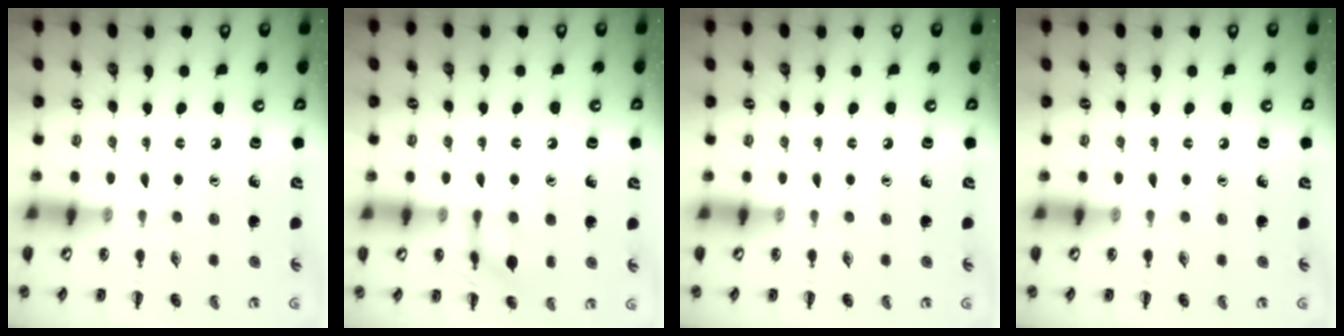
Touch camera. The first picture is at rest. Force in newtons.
{"total": 9.1, "press": 9.1, "slide": 0.5}
{"total": 0.0}
{"total": 0.0}